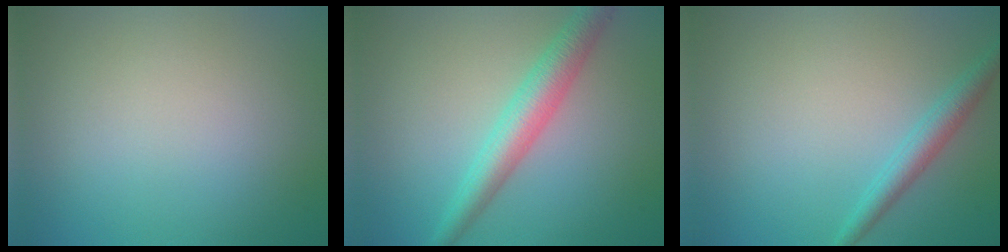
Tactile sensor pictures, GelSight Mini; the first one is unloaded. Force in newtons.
{"total": 4.2, "press": 4.2, "slide": 0.1}
{"total": 2.4, "press": 2.4, "slide": 0.1}